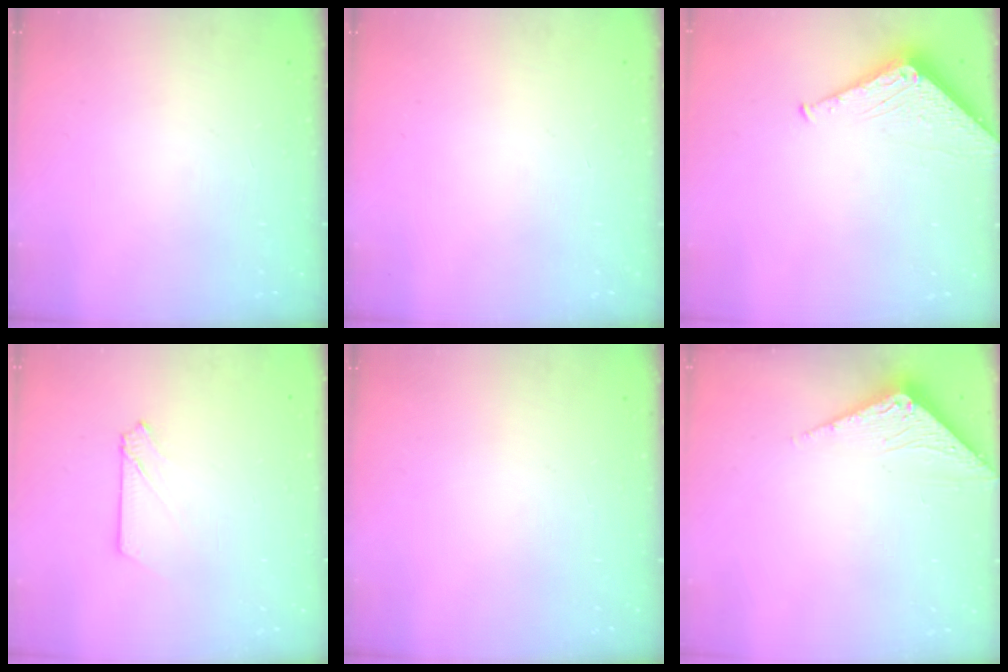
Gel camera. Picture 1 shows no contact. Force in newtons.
{"total": 0.0}
{"total": 3.8, "press": 3.8, "slide": 0.5}
{"total": 2.6, "press": 2.6, "slide": 0.3}
{"total": 0.0}
{"total": 3.4, "press": 3.4, "slide": 0.3}